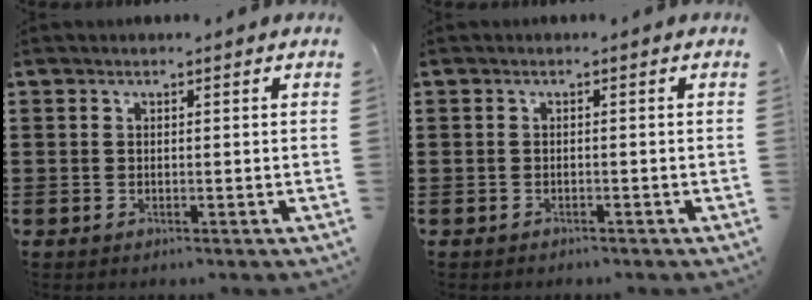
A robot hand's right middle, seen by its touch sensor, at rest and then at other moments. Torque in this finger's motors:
{"motor_torque": [-0.08, 0.06, -0.06, -0.02]}